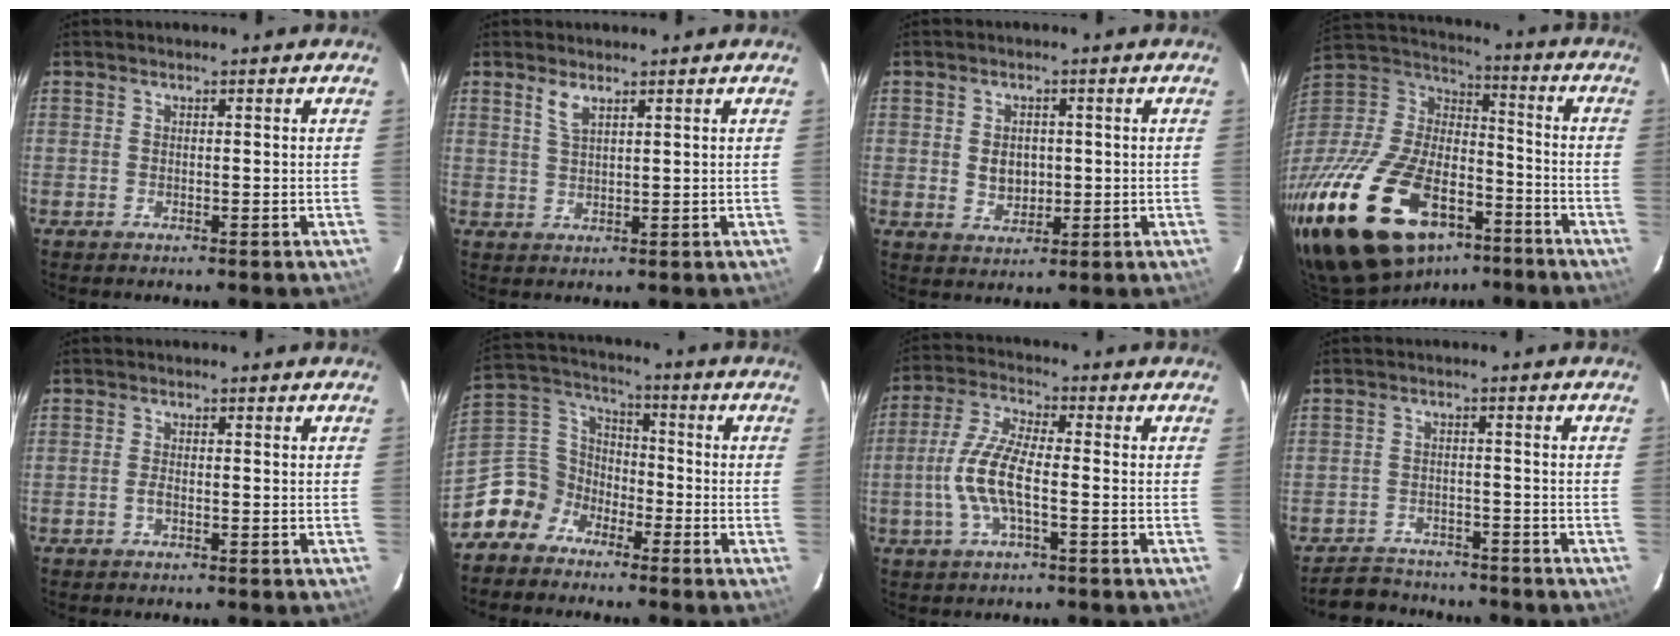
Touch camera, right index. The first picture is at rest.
{"total": 2.6, "force": [1.7, 0.7, 1.8], "torque": [-0.037, 0.000, 0.035]}
{"total": 4.9, "force": [0.2, 3.8, 3.1], "torque": [-0.053, 0.001, 0.010]}
{"total": 33.4, "force": [-18.8, 17.8, 21.1], "torque": [-0.440, -0.015, -0.299]}
{"total": 1.3, "force": [-0.5, 0.5, 1.1], "torque": [-0.025, 0.000, -0.011]}
{"total": 9.4, "force": [-6.5, 6.7, 0.9], "torque": [-0.043, 0.047, -0.147]}
{"total": 9.9, "force": [-2.2, 2.6, 9.3], "torque": [-0.202, 0.003, -0.045]}
{"total": 7.8, "force": [-7.0, 3.1, 1.2], "torque": [-0.045, 0.010, -0.101]}